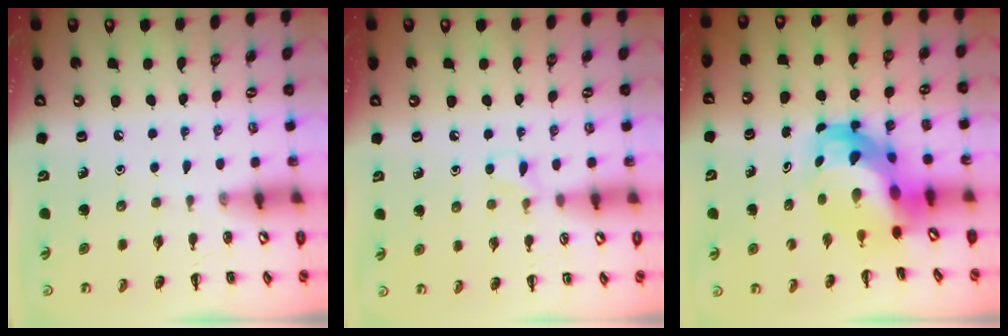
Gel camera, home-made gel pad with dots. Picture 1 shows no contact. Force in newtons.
{"total": 5.9, "press": 5.6, "slide": 2.0}
{"total": 7.1, "press": 6.9, "slide": 1.9}